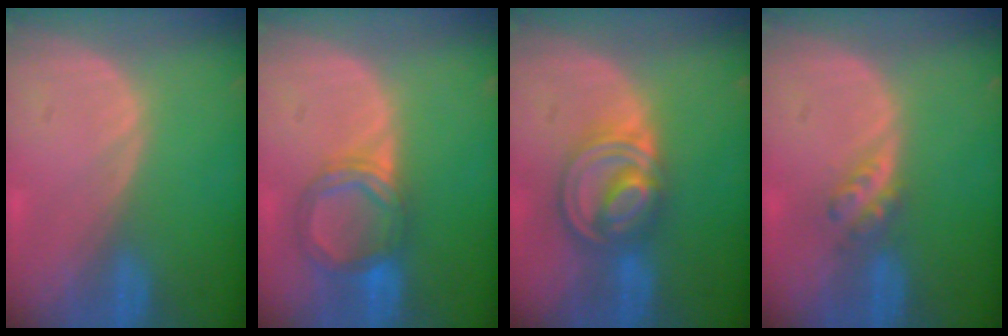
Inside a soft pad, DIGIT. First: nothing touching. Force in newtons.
{"total": 5.6, "press": 5.6, "slide": 0.4}
{"total": 8.3, "press": 7.1, "slide": 4.4}
{"total": 3.2, "press": 2.8, "slide": 1.6}